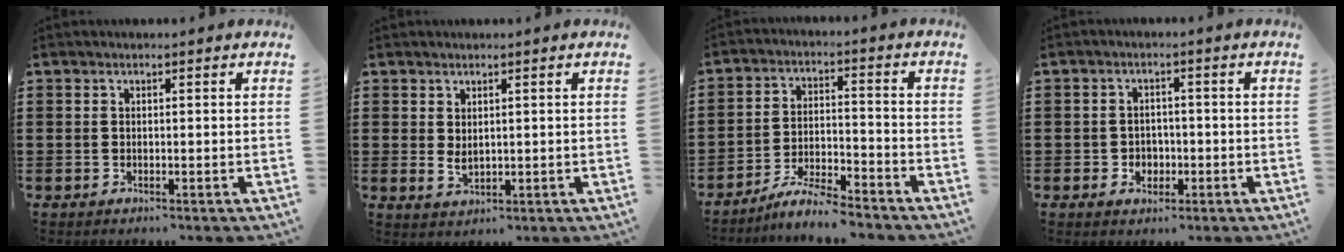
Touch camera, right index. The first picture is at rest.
{"total": 1.7, "force": [0.8, 0.8, 1.2], "torque": [-0.023, 0.001, 0.015]}
{"total": 5.9, "force": [-5.6, 0.3, 2.0], "torque": [-0.047, 0.000, -0.109]}
{"total": 2.4, "force": [-0.8, 2.1, 0.7], "torque": [-0.019, 0.005, -0.021]}